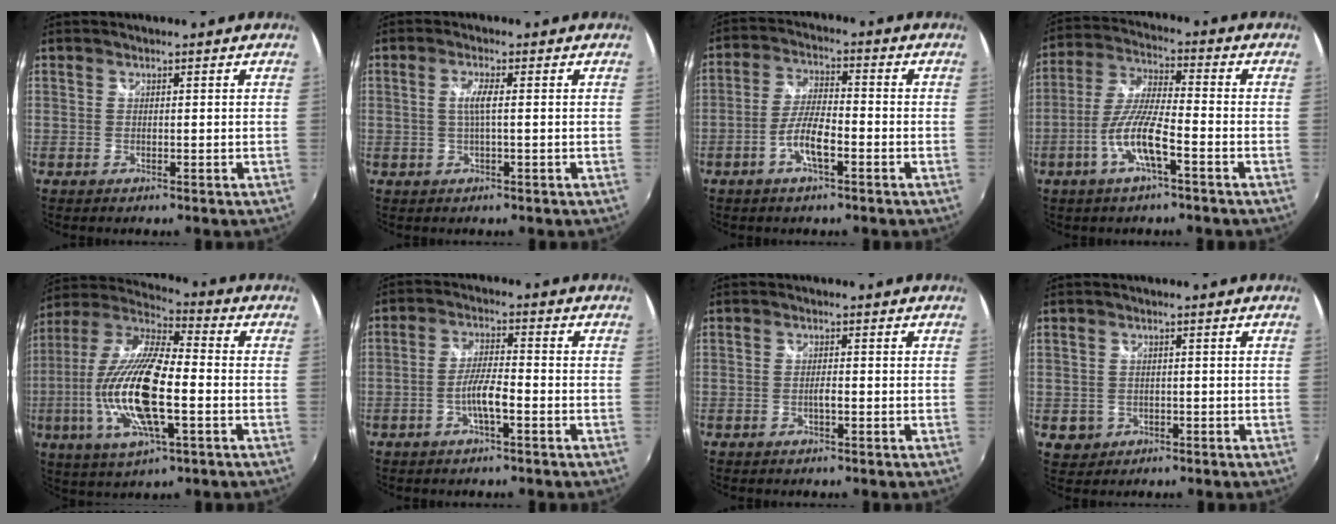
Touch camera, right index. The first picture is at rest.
{"total": 2.9, "force": [0.1, 0.1, 2.8], "torque": [-0.056, 0.000, -0.001]}
{"total": 6.7, "force": [-3.2, 1.7, 5.6], "torque": [-0.117, 0.003, -0.059]}
{"total": 9.7, "force": [-4.4, 1.6, 8.5], "torque": [-0.183, -0.002, -0.084]}
{"total": 20.0, "force": [-4.2, 6.2, 18.6], "torque": [-0.378, -0.013, -0.086]}
{"total": 5.2, "force": [-2.3, 0.8, 4.6], "torque": [-0.093, 0.002, -0.042]}
{"total": 1.3, "force": [-0.6, 0.2, 1.2], "torque": [-0.023, -0.001, -0.010]}
{"total": 3.3, "force": [-0.7, 3.1, 0.7], "torque": [-0.020, 0.000, -0.004]}